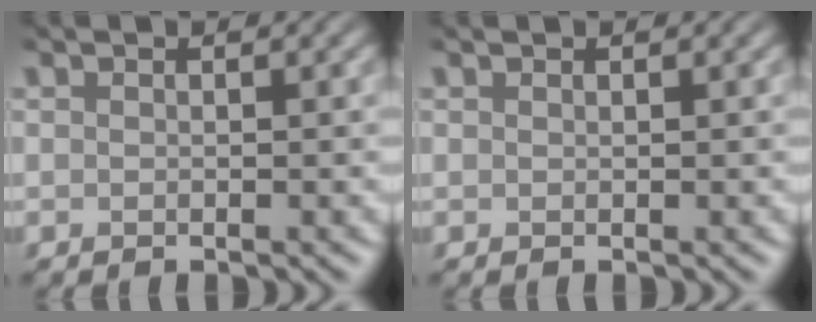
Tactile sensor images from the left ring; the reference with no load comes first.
{"total": 0.0}